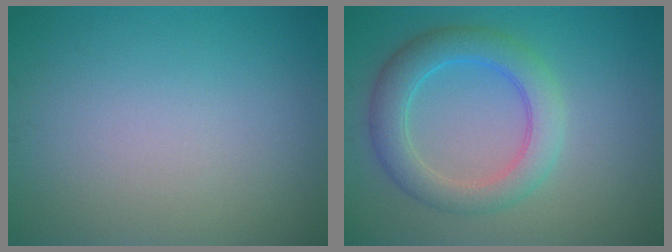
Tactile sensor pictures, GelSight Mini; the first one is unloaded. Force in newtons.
{"total": 5.0, "press": 5.0, "slide": 0.1}